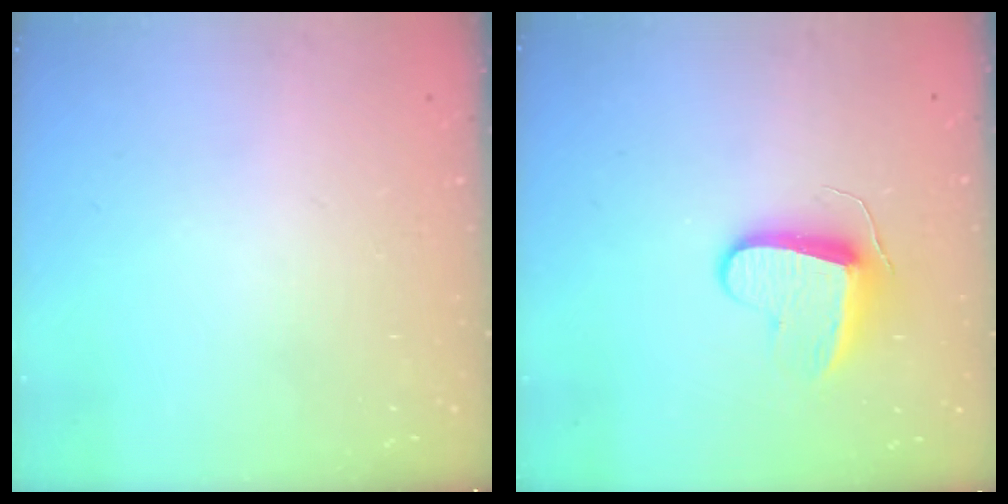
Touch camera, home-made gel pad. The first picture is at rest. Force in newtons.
{"total": 8.9, "press": 8.9, "slide": 0.1}